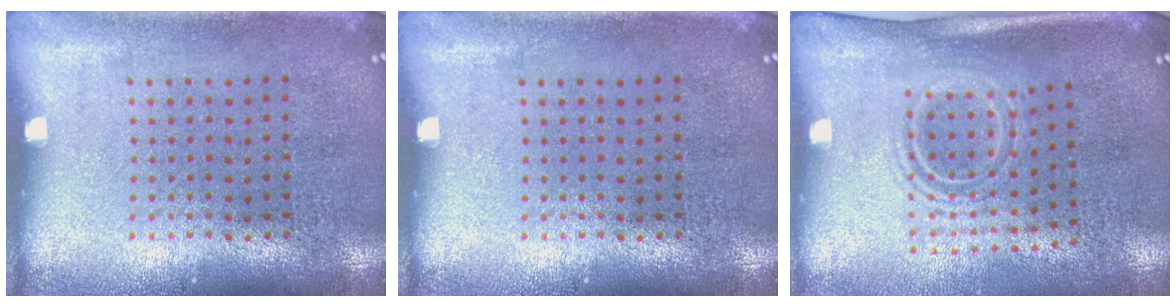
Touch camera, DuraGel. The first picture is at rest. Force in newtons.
{"total": 0.0}
{"total": 1.6, "press": 1.1, "slide": 1.2}